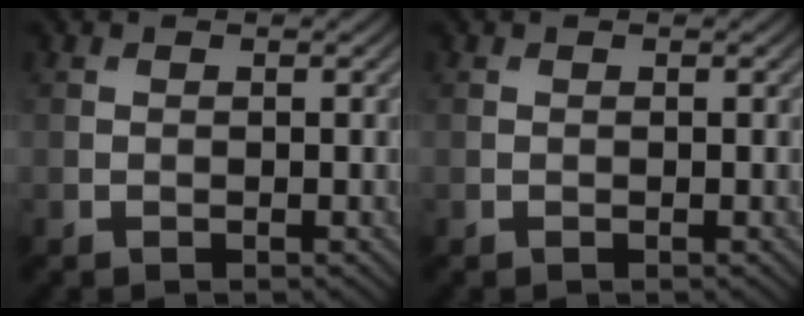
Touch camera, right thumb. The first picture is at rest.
{"total": 0.0}